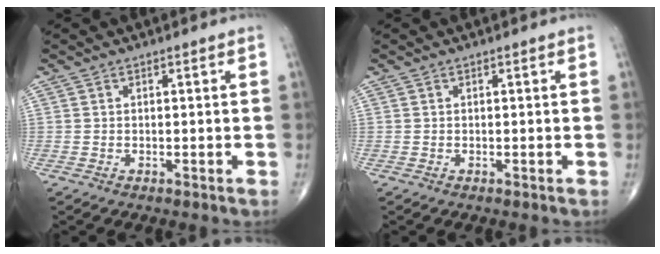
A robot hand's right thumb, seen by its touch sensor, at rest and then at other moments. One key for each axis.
{"total": 0.0}